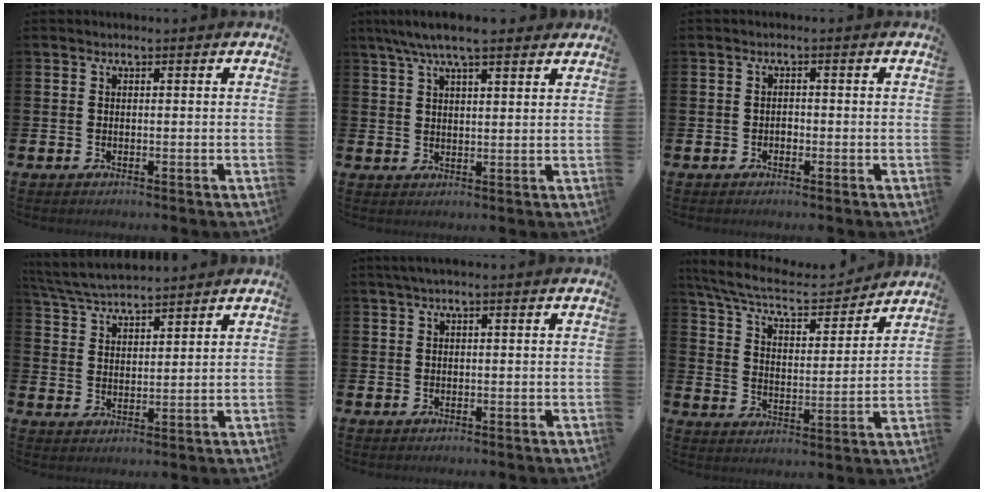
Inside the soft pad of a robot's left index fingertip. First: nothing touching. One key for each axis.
{"total": 6.7, "fx": 5.7, "fy": 1.3, "fz": 3.3, "tx": -0.075, "ty": -0.009, "tz": 0.103}
{"total": 0.9, "fx": -0.4, "fy": 0.7, "fz": 0.4, "tx": -0.003, "ty": 0.000, "tz": -0.010}
{"total": 5.2, "fx": 5.1, "fy": 0.5, "fz": 0.9, "tx": -0.039, "ty": -0.025, "tz": 0.092}
{"total": 0.9, "fx": 0.3, "fy": 0.0, "fz": 0.9, "tx": -0.022, "ty": 0.004, "tz": 0.006}
{"total": 8.1, "fx": 7.1, "fy": 2.3, "fz": 3.0, "tx": -0.086, "ty": -0.049, "tz": 0.118}